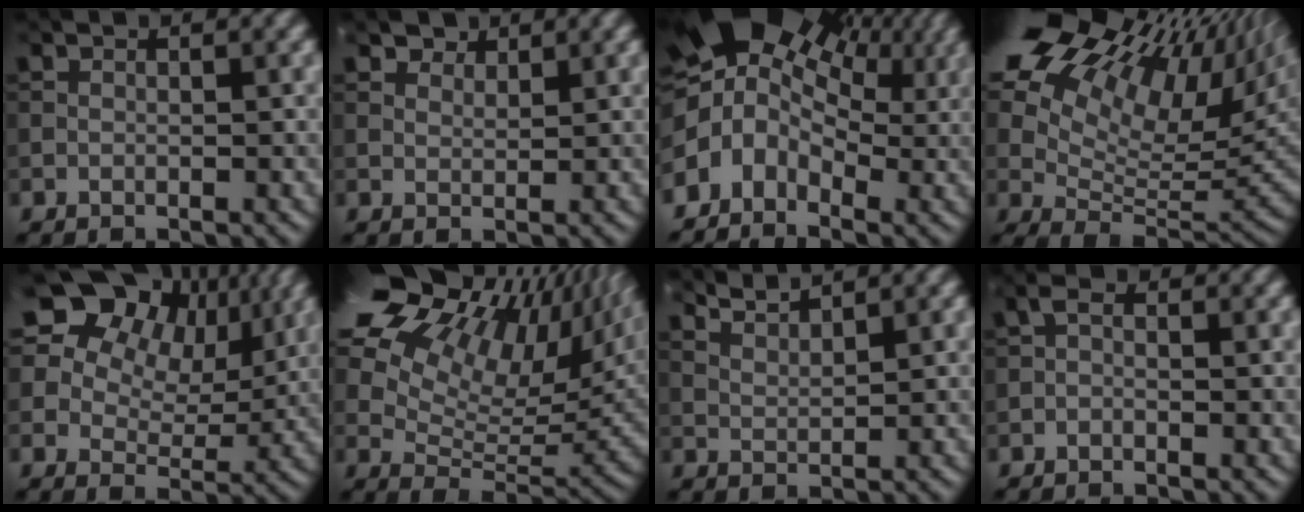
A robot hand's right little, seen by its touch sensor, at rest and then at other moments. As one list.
[{"total": 2.3, "force": [2.0, 0.9, 0.6], "torque": [-0.014, -0.004, 0.039]}, {"total": 12.1, "force": [1.2, 8.9, 8.1], "torque": [-0.125, 0.007, 0.017]}, {"total": 18.8, "force": [10.6, 8.3, 13.2], "torque": [-0.251, 0.047, 0.181]}, {"total": 17.8, "force": [10.0, 12.0, 8.6], "torque": [-0.190, 0.045, 0.195]}, {"total": 20.8, "force": [10.9, 11.0, 13.8], "torque": [-0.235, 0.057, 0.177]}, {"total": 2.6, "force": [2.4, 0.3, 1.0], "torque": [-0.016, 0.001, 0.048]}, {"total": 1.0, "force": [-0.6, 0.5, 0.6], "torque": [-0.014, -0.002, -0.017]}]